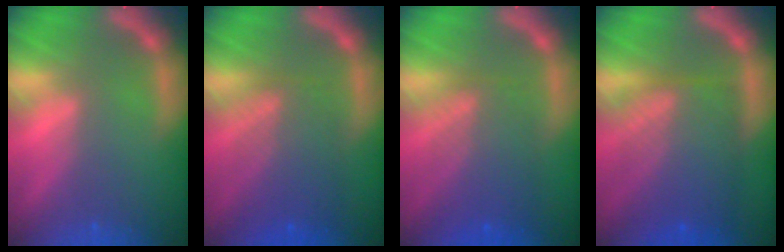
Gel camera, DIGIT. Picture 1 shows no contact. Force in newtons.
{"total": 6.6}
{"total": 6.6}
{"total": 9.1}